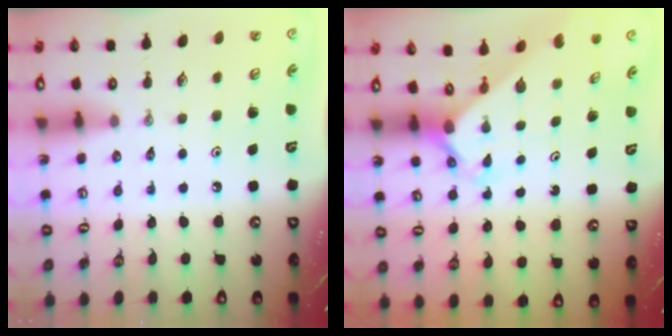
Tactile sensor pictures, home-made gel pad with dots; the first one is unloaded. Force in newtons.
{"total": 2.4, "press": 2.3, "slide": 0.3}